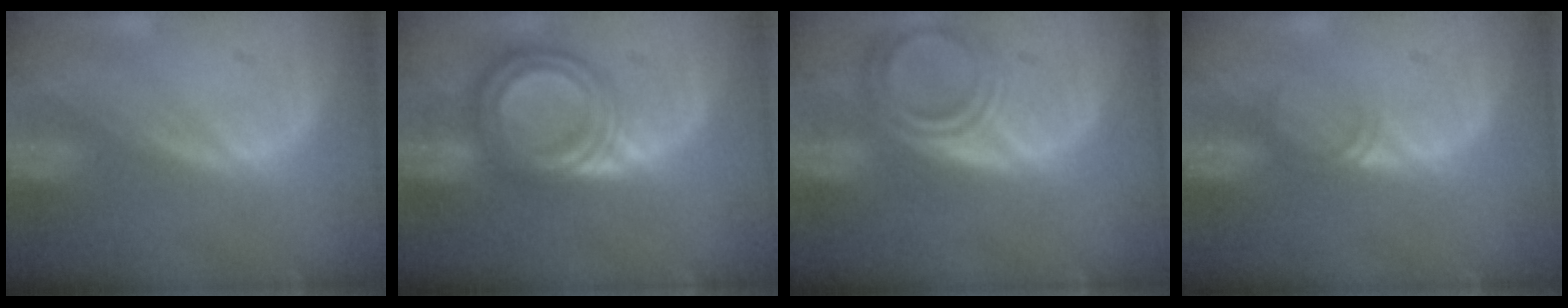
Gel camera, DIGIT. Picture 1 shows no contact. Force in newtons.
{"total": 8.0, "press": 8.0, "slide": 0.5}
{"total": 6.5, "press": 5.9, "slide": 2.8}
{"total": 1.8, "press": 1.5, "slide": 1.1}